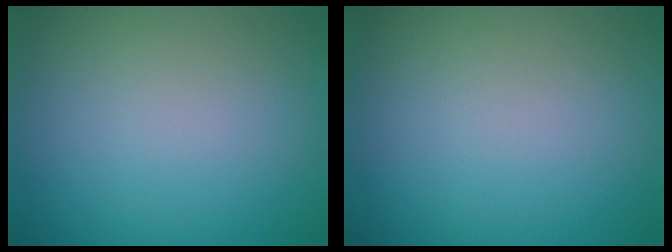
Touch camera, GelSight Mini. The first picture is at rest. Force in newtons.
{"total": 0.0}